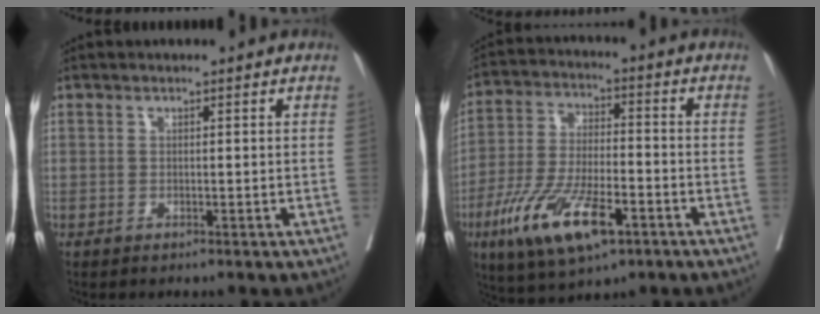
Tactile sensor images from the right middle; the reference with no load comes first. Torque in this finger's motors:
{"motor_torque": [1.55, -0.59, 0.96, 0.18]}